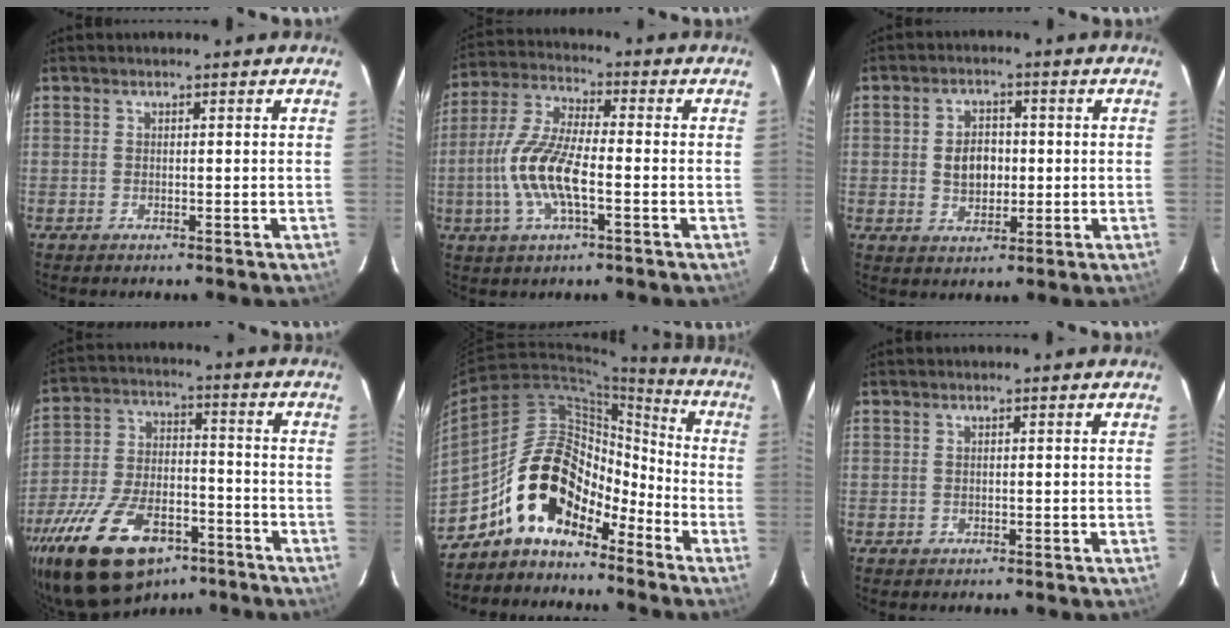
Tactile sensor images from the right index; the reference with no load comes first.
{"total": 12.6, "force": [-2.9, 4.0, 11.6], "torque": [-0.249, 0.000, -0.062]}
{"total": 5.7, "force": [0.0, 3.9, 4.1], "torque": [-0.075, 0.008, 0.005]}
{"total": 23.7, "force": [-15.2, 11.8, 13.9], "torque": [-0.289, -0.021, -0.242]}
{"total": 14.4, "force": [-10.3, 7.6, 6.6], "torque": [-0.107, 0.041, -0.181]}
{"total": 0.0}